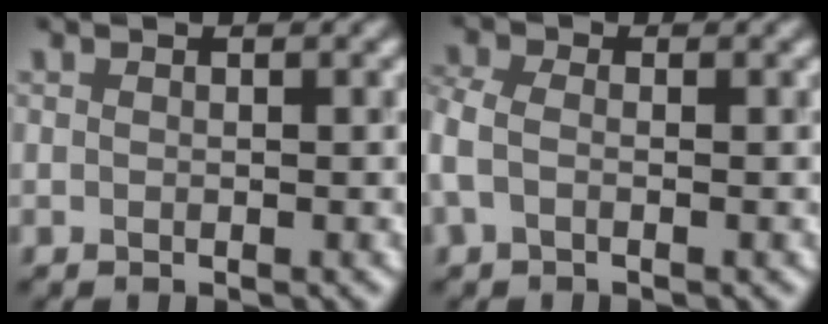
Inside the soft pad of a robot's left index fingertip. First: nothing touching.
{"total": 2.0, "force": [-0.4, 1.4, 1.4], "torque": [-0.042, 0.008, -0.018]}